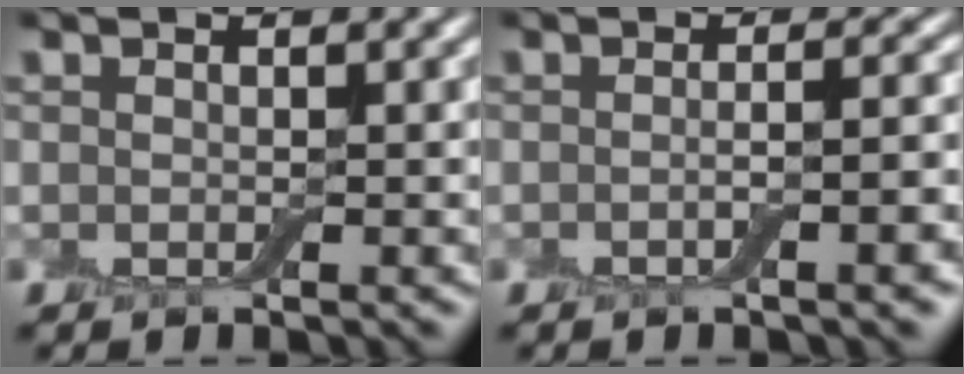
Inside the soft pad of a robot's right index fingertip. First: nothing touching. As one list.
[{"total": 4.0, "force": [-0.9, 1.2, 3.7], "torque": [-0.035, 0.007, -0.017]}]